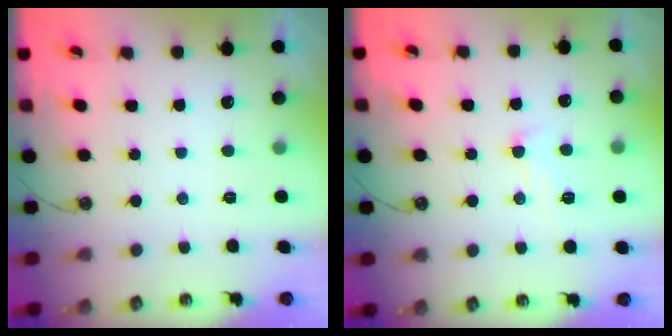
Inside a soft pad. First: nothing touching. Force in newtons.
{"total": 3.0, "press": 2.9, "slide": 0.6}